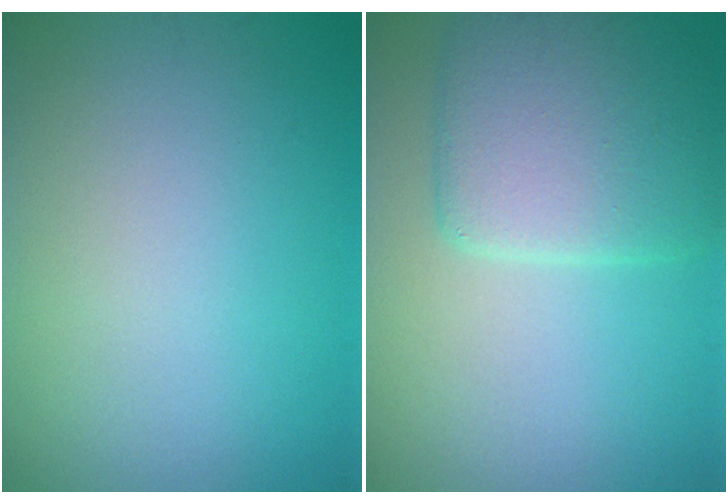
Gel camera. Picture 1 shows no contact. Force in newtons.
{"total": 6.3, "press": 6.2, "slide": 0.5}